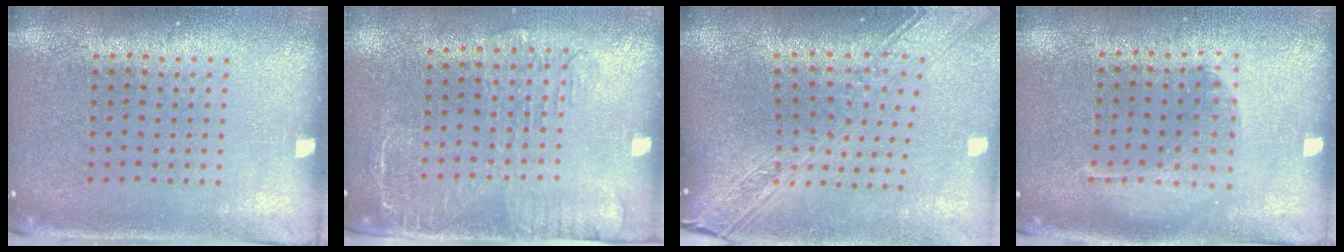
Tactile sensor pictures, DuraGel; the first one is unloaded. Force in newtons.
{"total": 1.8, "press": 1.5, "slide": 0.9}
{"total": 3.0, "press": 2.3, "slide": 2.0}
{"total": 1.3, "press": 1.2, "slide": 0.4}